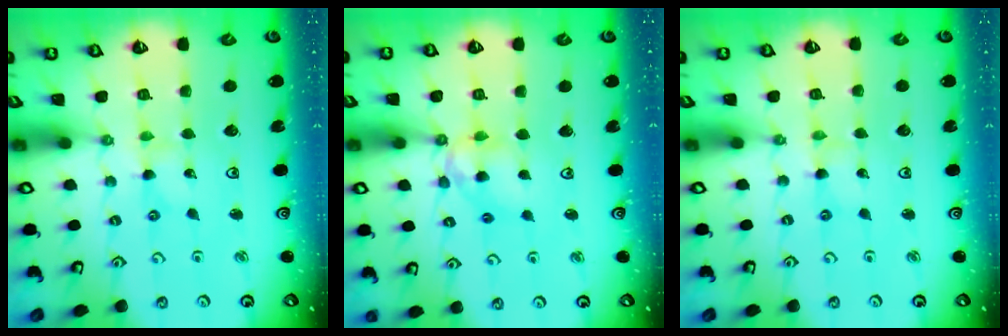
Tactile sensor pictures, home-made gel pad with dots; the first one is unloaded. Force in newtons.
{"total": 10.0, "press": 10.0, "slide": 1.0}
{"total": 0.6, "press": 0.6, "slide": 0.1}